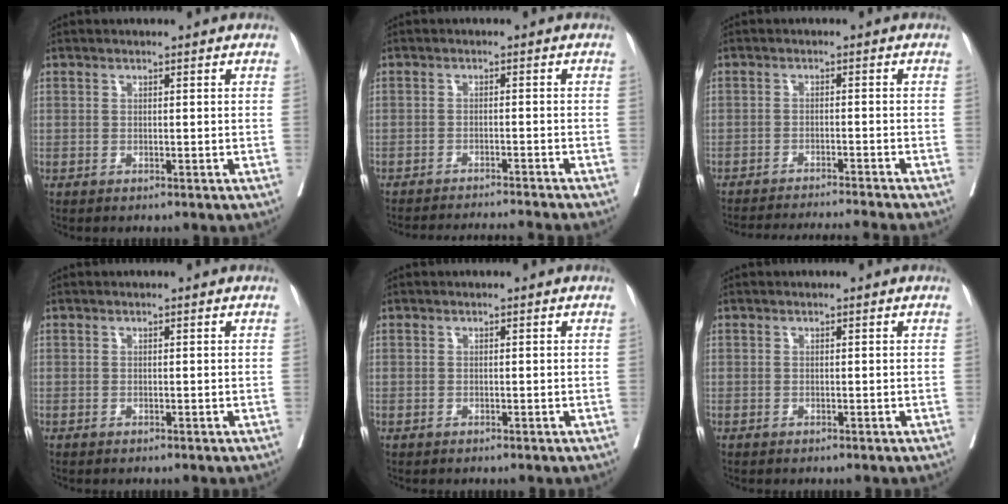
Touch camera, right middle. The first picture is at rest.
{"total": 10.6, "force": [-10.2, -0.3, 3.1], "torque": [-0.029, -0.010, -0.134]}
{"total": 13.0, "force": [-12.2, -1.4, 4.4], "torque": [-0.041, -0.021, -0.172]}
{"total": 0.0}
{"total": 0.0}
{"total": 0.0}